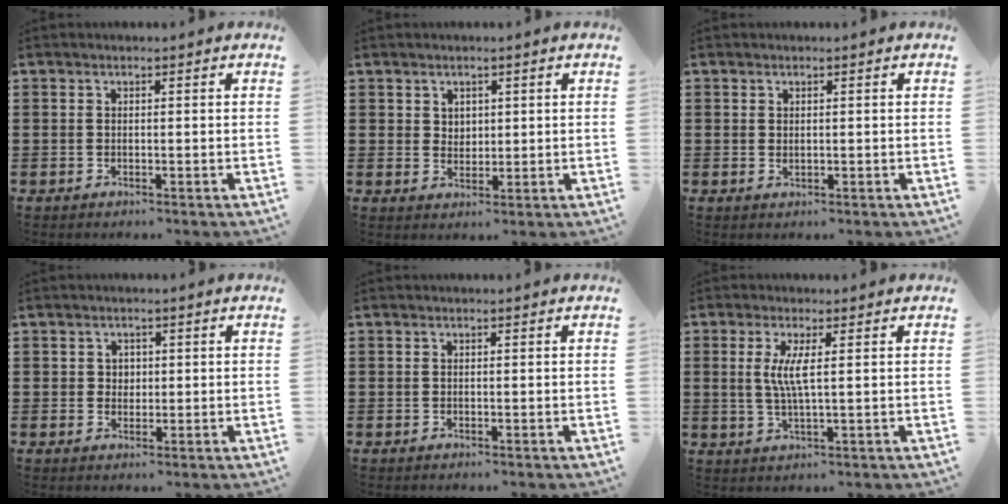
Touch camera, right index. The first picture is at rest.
{"total": 2.2, "force": [1.3, 1.7, 0.4], "torque": [-0.014, 0.008, 0.024]}
{"total": 0.5, "force": [0.2, 0.4, 0.3], "torque": [-0.006, 0.003, 0.004]}
{"total": 1.6, "force": [0.4, 1.5, 0.4], "torque": [-0.014, 0.008, 0.006]}
{"total": 0.0}
{"total": 4.4, "force": [0.8, 0.5, 4.3], "torque": [-0.092, -0.007, 0.009]}